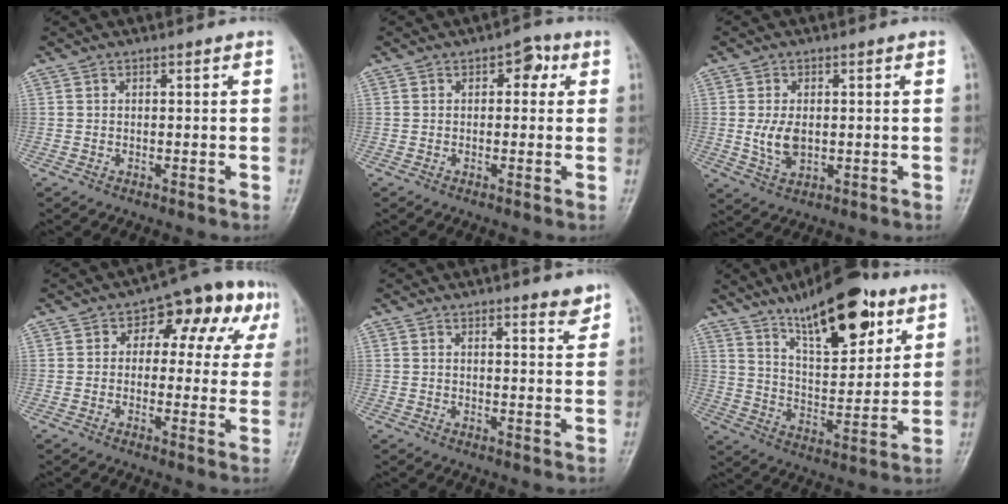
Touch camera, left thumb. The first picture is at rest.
{"total": 3.9, "force": [1.2, 2.3, 2.9], "torque": [-0.014, 0.005, 0.006]}
{"total": 5.2, "force": [0.0, 3.2, 4.1], "torque": [-0.076, -0.007, 0.005]}
{"total": 12.7, "force": [4.3, 7.5, 9.4], "torque": [-0.060, 0.021, 0.048]}
{"total": 3.6, "force": [2.9, 1.3, 1.8], "torque": [-0.002, -0.014, 0.035]}
{"total": 19.2, "force": [11.6, 7.1, 13.6], "torque": [-0.171, -0.053, 0.194]}